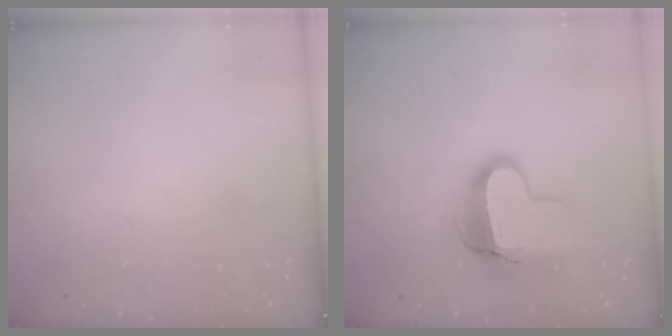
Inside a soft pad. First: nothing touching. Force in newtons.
{"total": 12.3, "press": 12.2, "slide": 1.3}